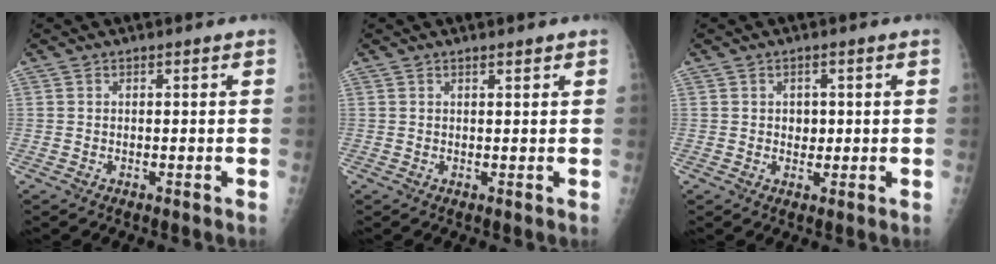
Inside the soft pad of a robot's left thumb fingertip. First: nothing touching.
{"total": 1.1, "force": [0.9, 0.3, 0.6], "torque": [-0.008, -0.005, 0.014]}
{"total": 2.4, "force": [0.3, 1.9, 1.4], "torque": [-0.005, 0.001, 0.006]}